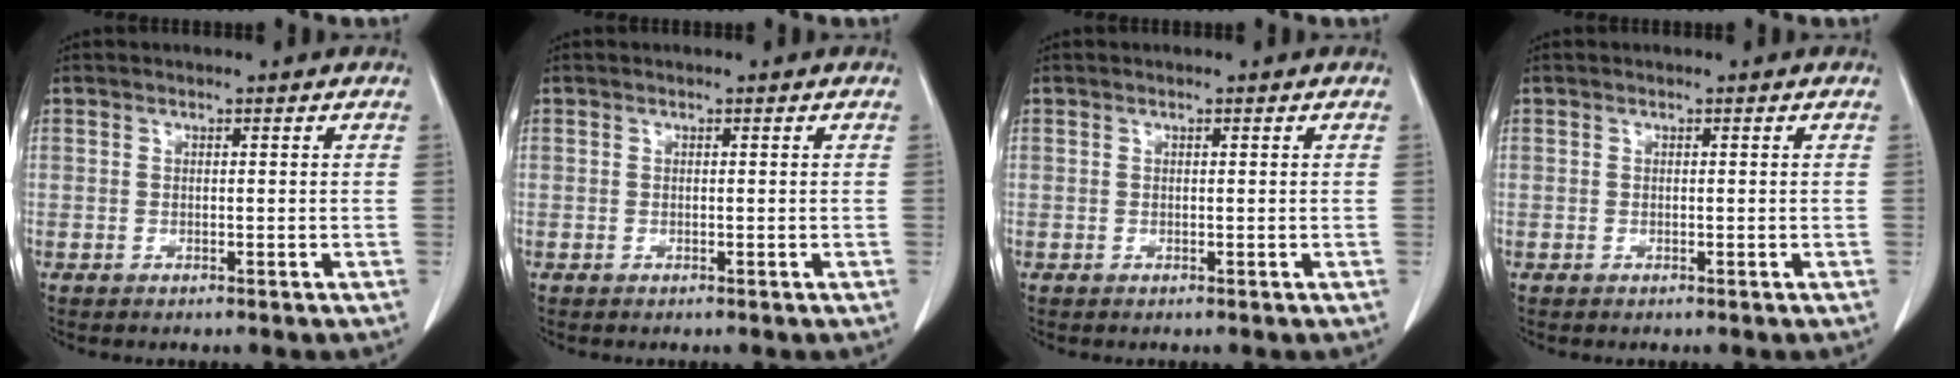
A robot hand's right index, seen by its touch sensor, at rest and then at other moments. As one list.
[{"total": 0.0}, {"total": 0.0}, {"total": 0.0}]